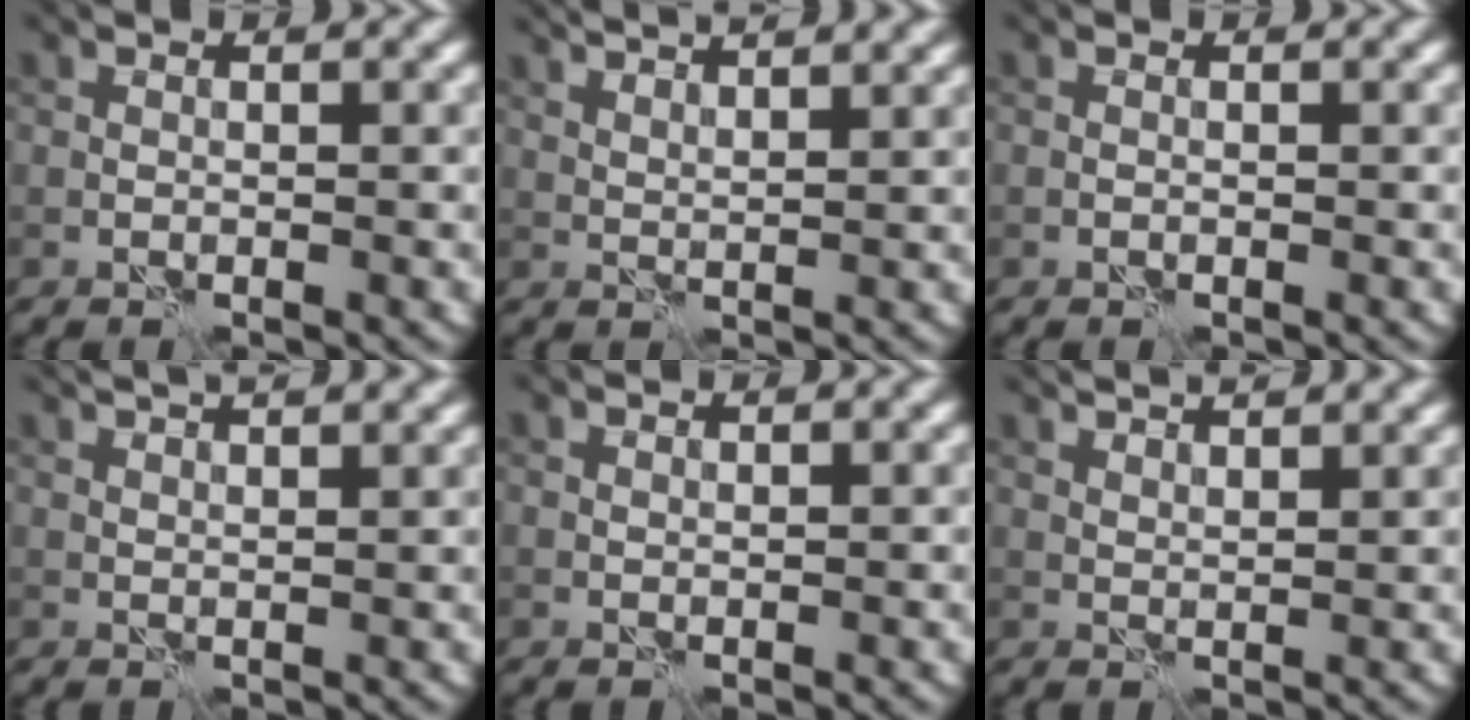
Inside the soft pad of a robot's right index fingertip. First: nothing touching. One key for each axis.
{"total": 5.8, "fx": 4.3, "fy": 1.9, "fz": 3.4, "tx": -0.035, "ty": 0.031, "tz": 0.036}
{"total": 0.0}
{"total": 5.5, "fx": 3.8, "fy": 2.0, "fz": 3.4, "tx": -0.036, "ty": 0.037, "tz": 0.031}
{"total": 0.0}
{"total": 4.8, "fx": 3.7, "fy": 1.5, "fz": 2.6, "tx": -0.031, "ty": 0.027, "tz": 0.035}